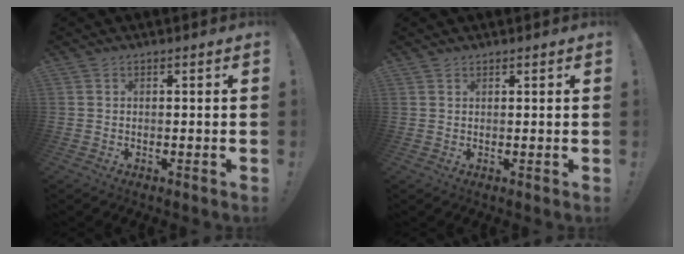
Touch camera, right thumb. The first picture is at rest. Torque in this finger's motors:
{"motor_torque": [-0.13, 0.18, 0.53, 0.58, 0.01]}